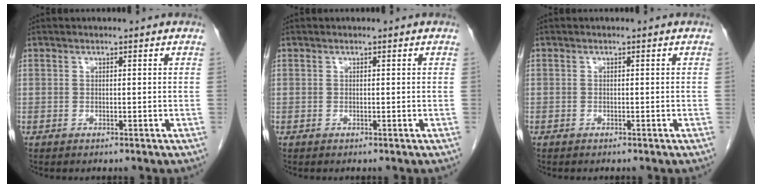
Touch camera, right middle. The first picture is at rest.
{"total": 0.0}
{"total": 0.0}